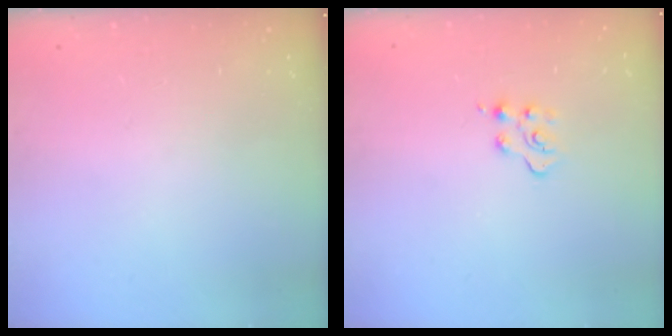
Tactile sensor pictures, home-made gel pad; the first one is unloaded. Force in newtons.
{"total": 3.6, "press": 3.6, "slide": 0.4}